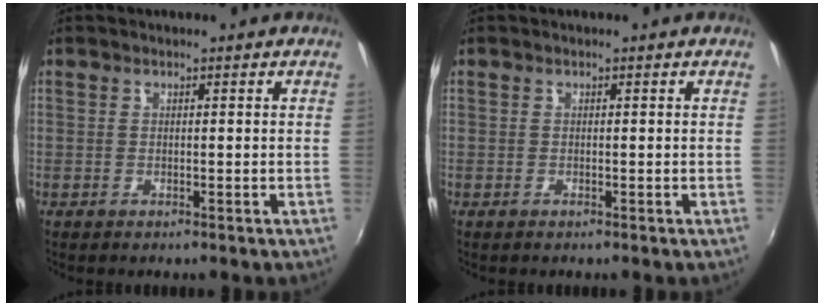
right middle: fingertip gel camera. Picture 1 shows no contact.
{"total": 0.0}